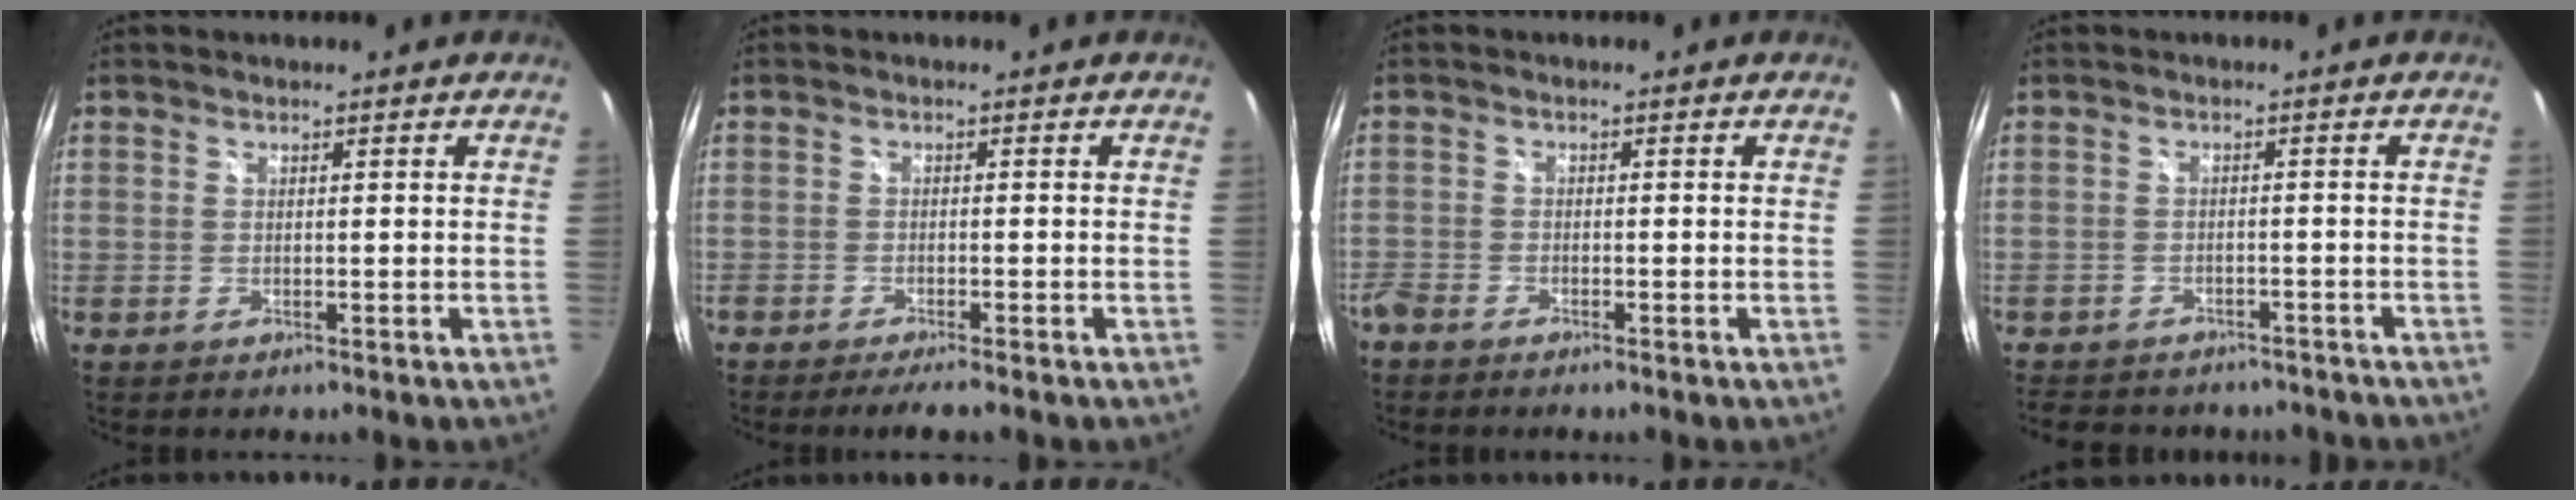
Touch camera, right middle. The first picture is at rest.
{"total": 3.4, "force": [-2.9, -0.2, 1.8], "torque": [-0.040, -0.012, -0.050]}
{"total": 2.8, "force": [-2.5, 0.8, 0.9], "torque": [-0.033, -0.008, -0.053]}
{"total": 11.9, "force": [-9.9, 5.0, 4.5], "torque": [-0.101, -0.009, -0.132]}